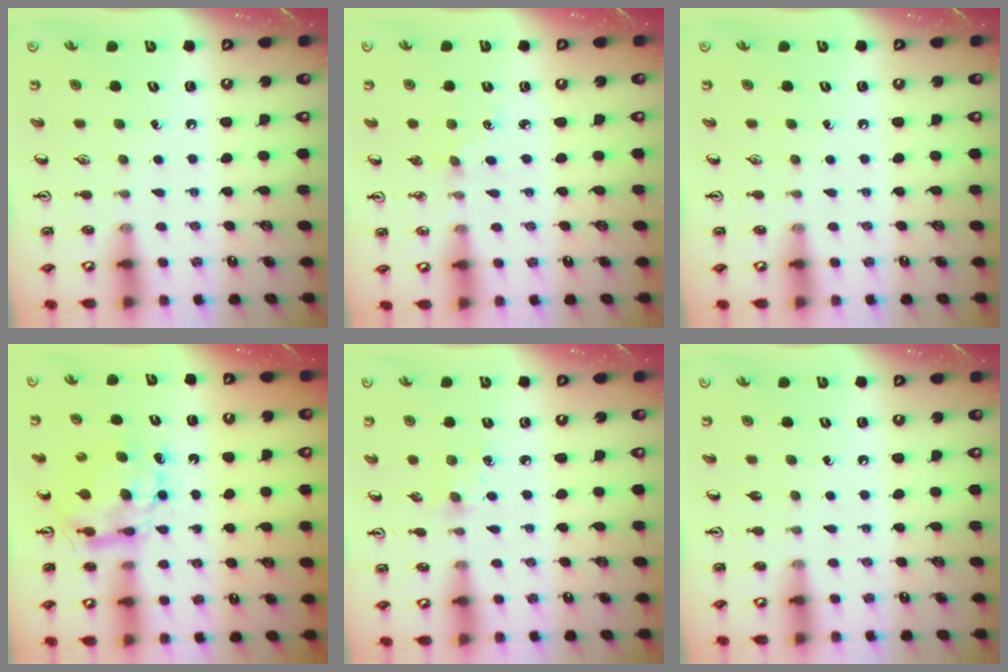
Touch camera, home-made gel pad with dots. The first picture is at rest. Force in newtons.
{"total": 2.5, "press": 2.5, "slide": 0.4}
{"total": 0.0}
{"total": 7.3, "press": 7.3, "slide": 0.6}
{"total": 3.7, "press": 3.7, "slide": 0.5}
{"total": 0.0}